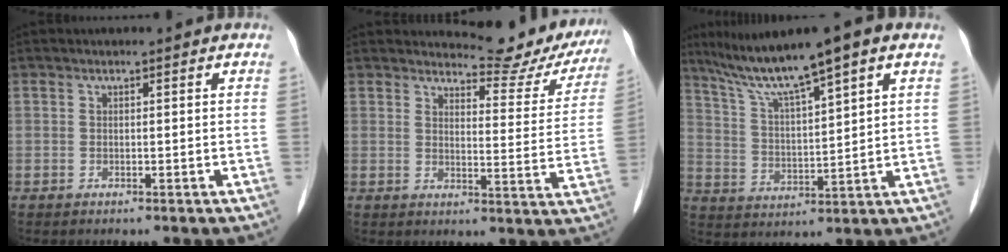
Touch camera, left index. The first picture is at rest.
{"total": 10.9, "force": [10.5, 2.7, 1.7], "torque": [-0.008, -0.029, 0.110]}
{"total": 12.1, "force": [8.7, 0.3, 8.5], "torque": [-0.155, 0.022, 0.155]}